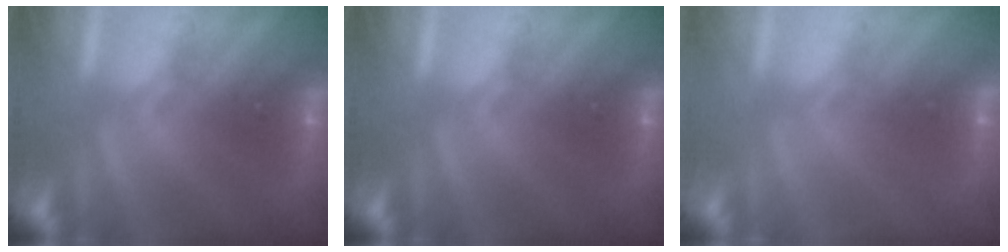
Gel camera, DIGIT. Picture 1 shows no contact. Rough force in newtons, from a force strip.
{"total": 0.0}
{"total": 1.7}